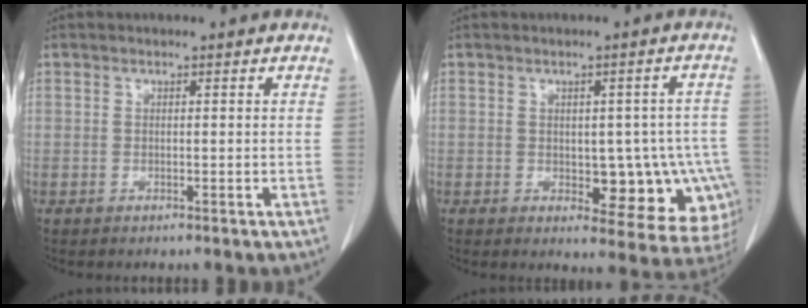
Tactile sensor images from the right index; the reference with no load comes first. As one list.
[{"total": 11.3, "force": [-2.5, 5.8, 9.3], "torque": [-0.081, 0.016, -0.016]}]